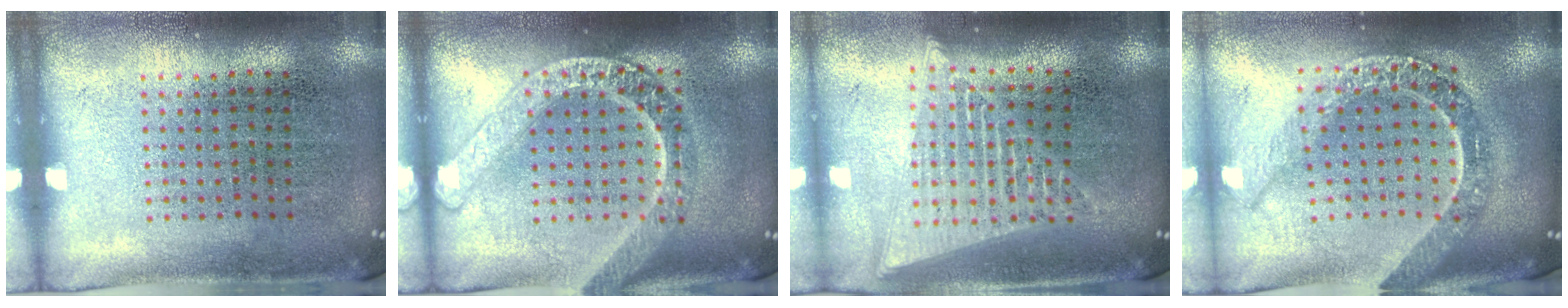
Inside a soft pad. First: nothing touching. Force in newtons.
{"total": 3.2, "press": 3.2, "slide": 0.4}
{"total": 1.9, "press": 1.7, "slide": 1.0}
{"total": 2.4, "press": 2.0, "slide": 1.3}